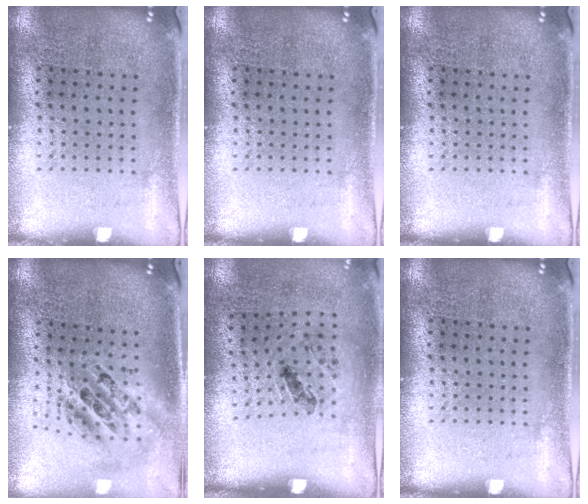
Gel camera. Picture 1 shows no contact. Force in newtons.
{"total": 0.0}
{"total": 0.0}
{"total": 2.0, "press": 1.5, "slide": 1.3}
{"total": 1.4, "press": 0.8, "slide": 1.2}
{"total": 0.0}